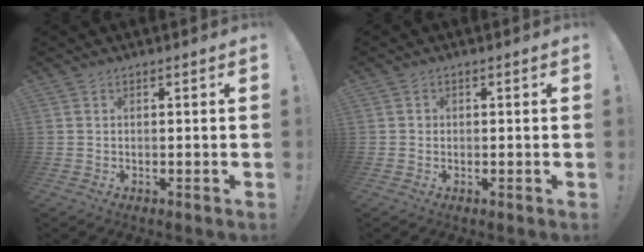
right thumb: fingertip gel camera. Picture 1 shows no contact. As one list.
[{"total": 1.0, "force": [-0.2, 0.9, 0.3], "torque": [0.000, 0.002, -0.005]}]